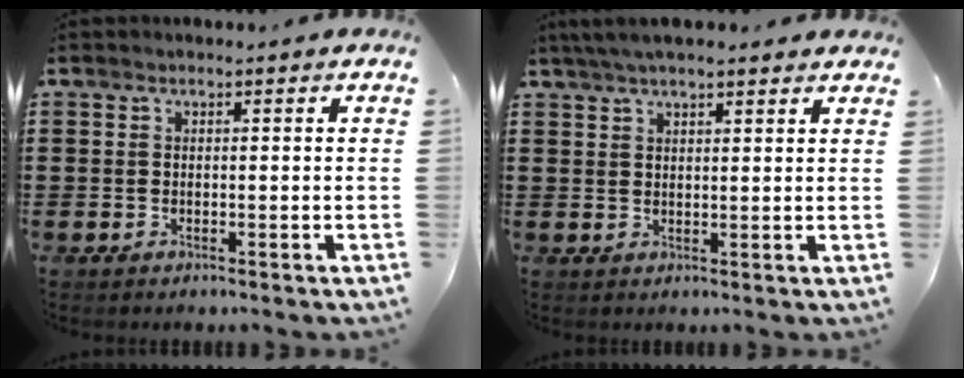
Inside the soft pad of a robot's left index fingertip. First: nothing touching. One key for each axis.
{"total": 3.8, "fx": 3.2, "fy": 0.6, "fz": 2.0, "tx": -0.046, "ty": 0.003, "tz": 0.058}